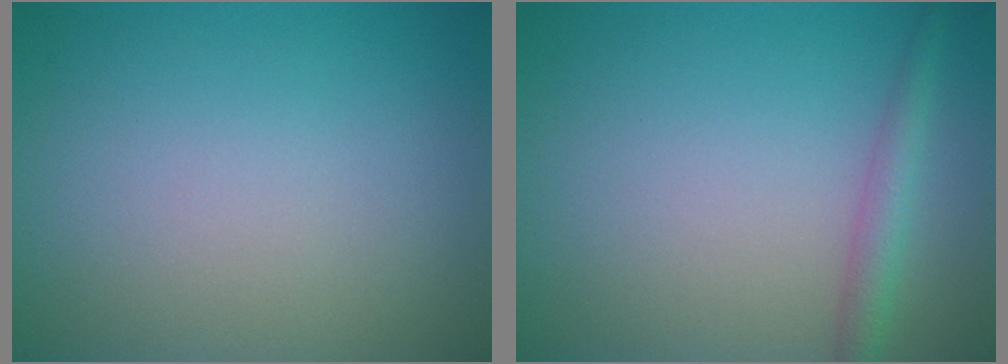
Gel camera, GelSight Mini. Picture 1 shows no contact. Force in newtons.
{"total": 2.3, "press": 2.3, "slide": 0.1}